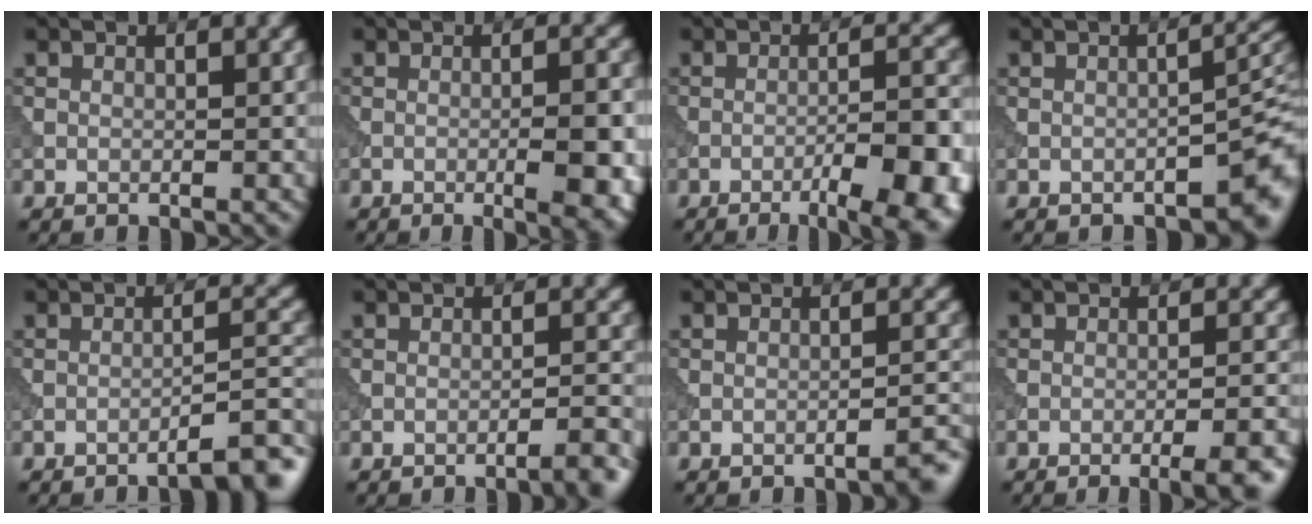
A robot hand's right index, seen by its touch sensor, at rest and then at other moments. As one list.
[{"total": 7.0, "force": [-1.6, 2.2, 6.4], "torque": [-0.074, 0.004, -0.013]}, {"total": 11.1, "force": [-5.7, 3.7, 8.9], "torque": [-0.081, 0.010, -0.055]}, {"total": 4.0, "force": [-2.4, 1.2, 3.0], "torque": [-0.027, 0.009, -0.034]}, {"total": 4.3, "force": [-3.1, 0.6, 2.8], "torque": [-0.025, 0.020, -0.052]}, {"total": 3.2, "force": [-2.2, 0.5, 2.2], "torque": [-0.023, 0.014, -0.043]}, {"total": 2.6, "force": [-1.9, 0.4, 1.6], "torque": [-0.009, 0.012, -0.037]}, {"total": 6.5, "force": [-3.9, 2.0, 4.8], "torque": [-0.042, 0.006, -0.040]}]